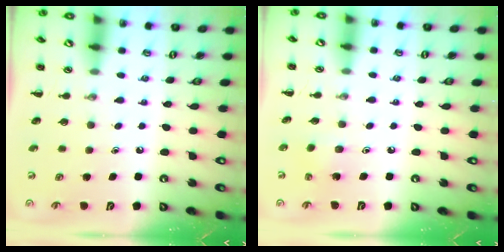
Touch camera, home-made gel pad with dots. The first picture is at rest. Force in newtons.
{"total": 2.2, "press": 2.0, "slide": 0.7}